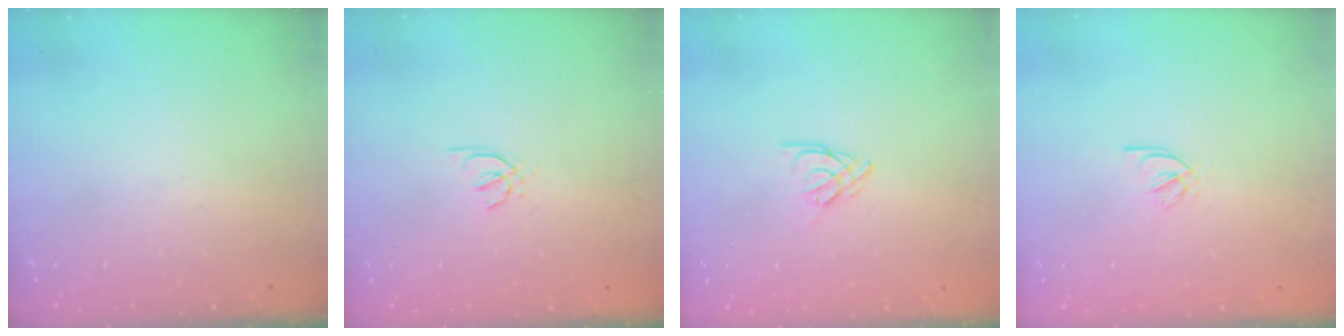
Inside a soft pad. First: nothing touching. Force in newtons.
{"total": 1.2, "press": 1.2, "slide": 0.4}
{"total": 3.8, "press": 3.8, "slide": 0.6}
{"total": 2.5, "press": 2.4, "slide": 0.5}